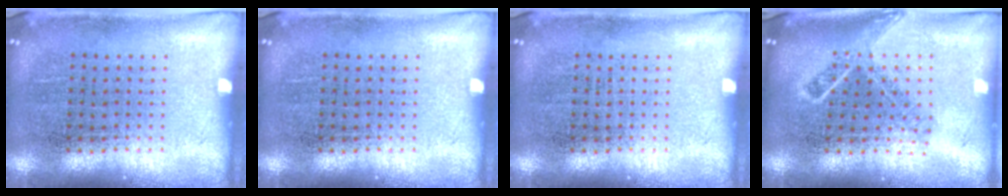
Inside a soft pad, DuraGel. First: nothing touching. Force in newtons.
{"total": 0.0}
{"total": 0.0}
{"total": 1.5, "press": 1.2, "slide": 1.0}